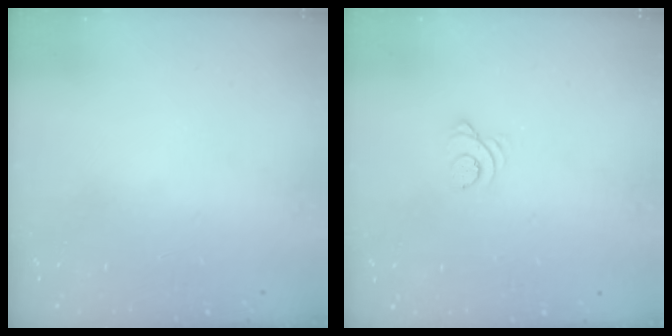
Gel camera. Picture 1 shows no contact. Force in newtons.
{"total": 2.5, "press": 2.5, "slide": 0.2}